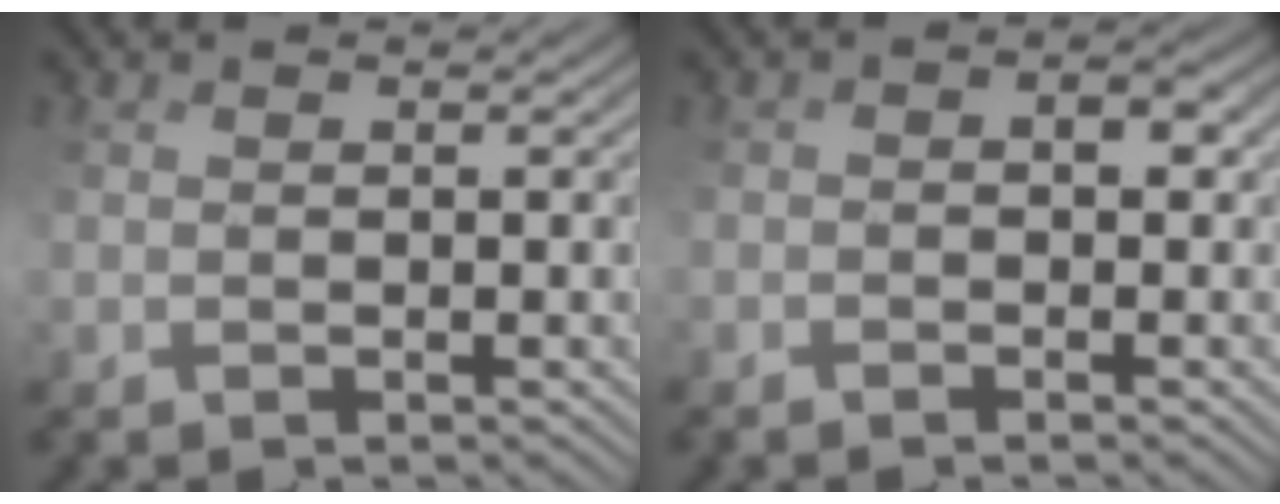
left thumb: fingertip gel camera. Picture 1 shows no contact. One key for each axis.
{"total": 2.8, "fx": -0.8, "fy": 1.7, "fz": 2.1, "tx": -0.021, "ty": 0.005, "tz": -0.002}